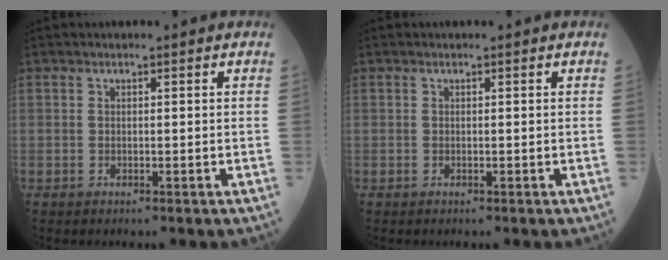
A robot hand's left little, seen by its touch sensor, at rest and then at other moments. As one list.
[{"total": 0.0}]